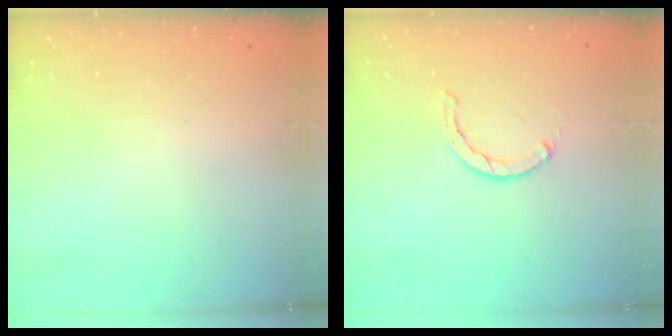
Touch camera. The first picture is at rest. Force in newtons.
{"total": 1.5, "press": 1.5, "slide": 0.2}